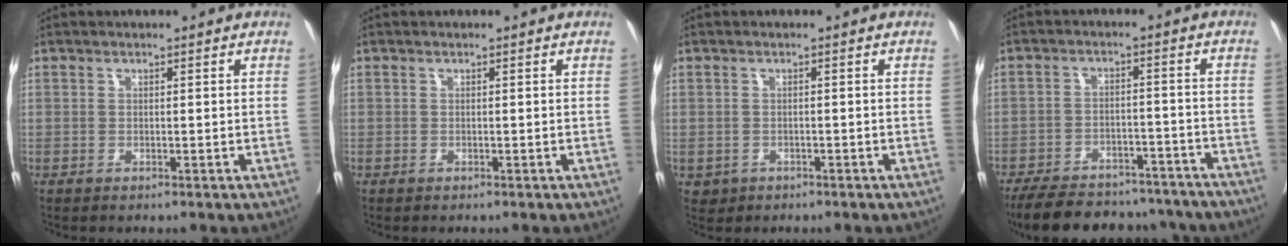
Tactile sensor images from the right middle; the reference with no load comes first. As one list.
[{"total": 0.0}, {"total": 1.8, "force": [-0.8, 1.6, 0.2], "torque": [-0.002, 0.004, -0.007]}, {"total": 19.4, "force": [-17.0, 6.5, 6.9], "torque": [-0.134, -0.003, -0.227]}]